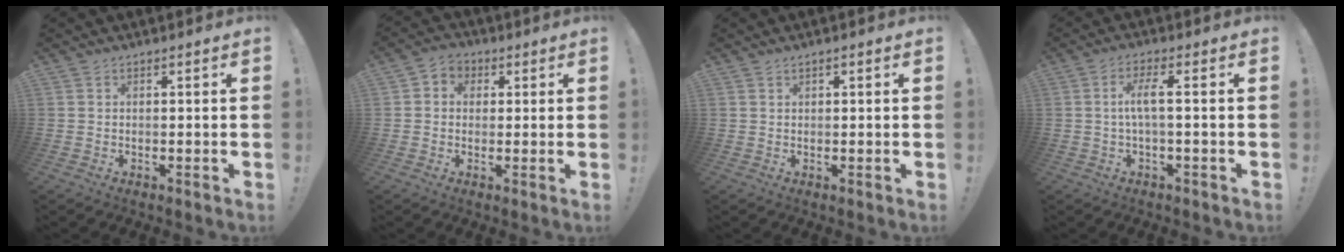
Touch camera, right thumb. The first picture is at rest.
{"total": 4.1, "force": [-0.1, 3.8, 1.6], "torque": [-0.019, 0.003, -0.001]}
{"total": 0.6, "force": [0.3, 0.3, 0.4], "torque": [-0.012, 0.003, 0.006]}
{"total": 5.8, "force": [0.1, 0.8, 5.8], "torque": [-0.108, 0.004, -0.003]}